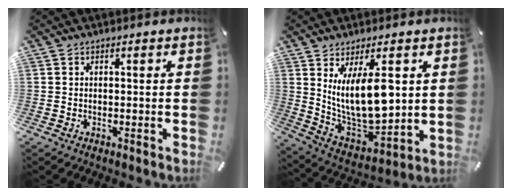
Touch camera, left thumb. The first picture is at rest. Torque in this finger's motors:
{"motor_torque": [2.39, 2.61, 1.53, -1.24, 0.22]}